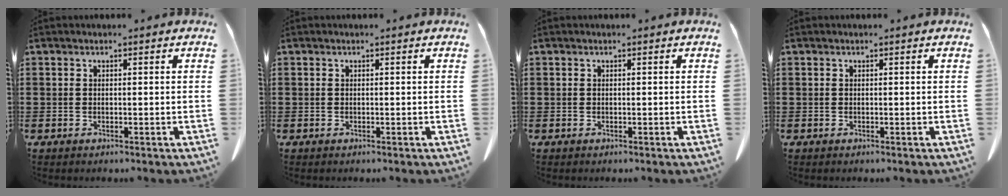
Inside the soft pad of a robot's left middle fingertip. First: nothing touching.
{"total": 0.0}
{"total": 0.0}
{"total": 0.0}